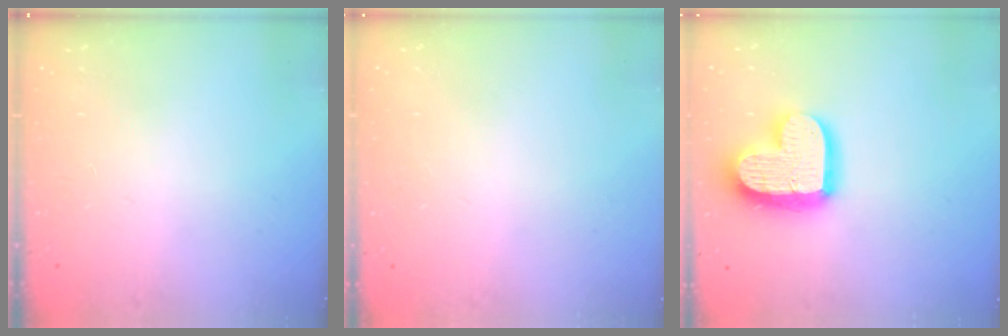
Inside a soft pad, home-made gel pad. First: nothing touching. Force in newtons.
{"total": 0.0}
{"total": 17.7, "press": 17.6, "slide": 1.3}